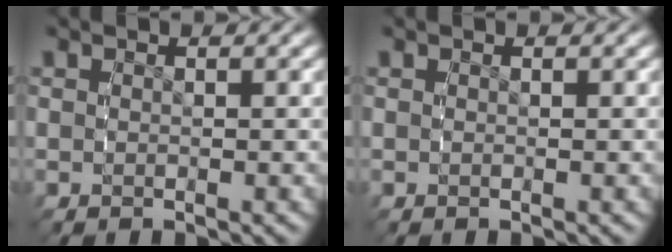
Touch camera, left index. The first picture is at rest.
{"total": 0.0}